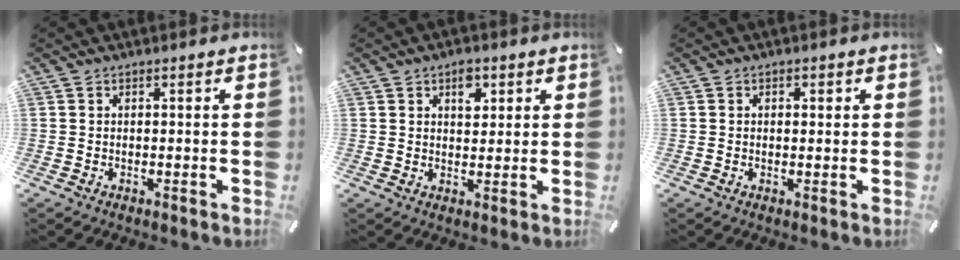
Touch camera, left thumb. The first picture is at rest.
{"total": 5.1, "force": [2.3, 3.2, 3.2], "torque": [-0.030, -0.009, 0.031]}
{"total": 1.0, "force": [0.1, 0.8, 0.6], "torque": [-0.006, 0.002, -0.001]}